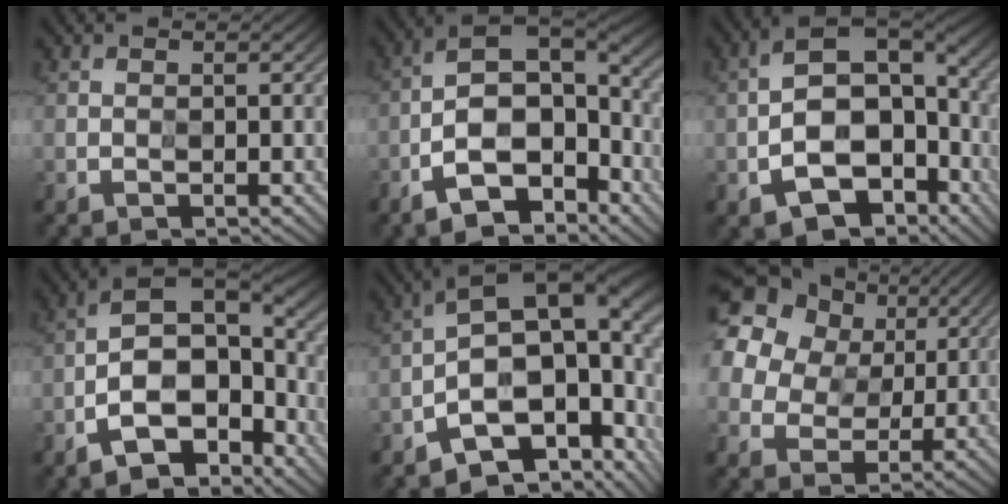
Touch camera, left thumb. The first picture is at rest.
{"total": 11.4, "force": [-5.7, 5.4, 8.3], "torque": [-0.140, 0.000, -0.104]}
{"total": 9.7, "force": [-3.9, 6.1, 6.5], "torque": [-0.116, -0.005, -0.069]}
{"total": 10.2, "force": [-4.7, 5.2, 7.4], "torque": [-0.121, 0.002, -0.090]}
{"total": 15.2, "force": [-3.3, 7.8, 12.6], "torque": [-0.182, 0.002, -0.043]}
{"total": 18.6, "force": [10.0, 13.5, 8.0], "torque": [-0.262, 0.082, 0.200]}